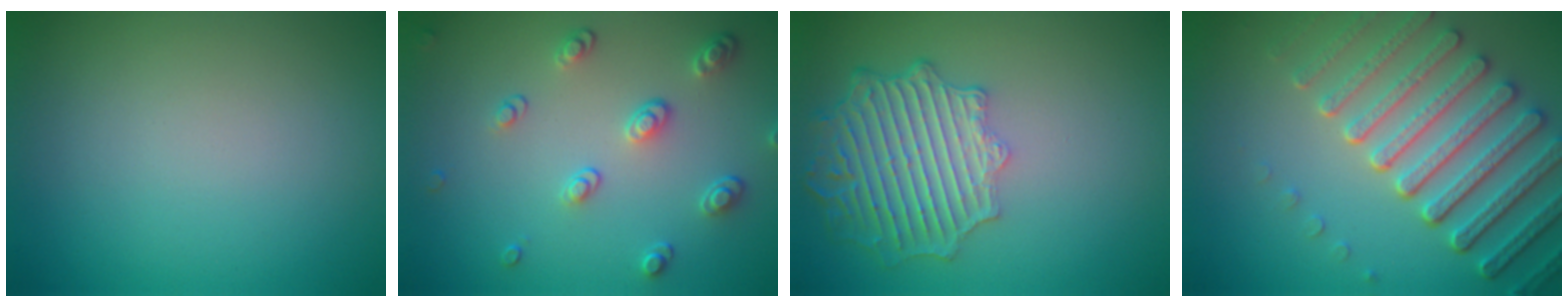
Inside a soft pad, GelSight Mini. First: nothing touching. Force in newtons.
{"total": 2.8, "press": 2.5, "slide": 1.1}
{"total": 6.2, "press": 5.0, "slide": 3.7}
{"total": 7.1, "press": 5.4, "slide": 4.5}